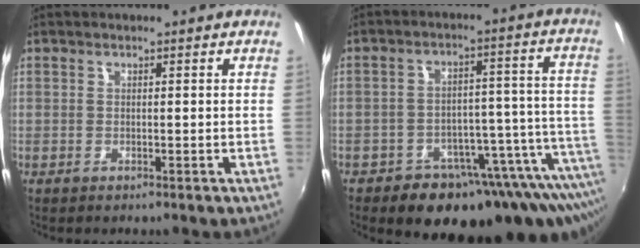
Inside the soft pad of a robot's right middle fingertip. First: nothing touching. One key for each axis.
{"total": 21.2, "fx": -15.4, "fy": 9.0, "fz": 11.5, "tx": -0.136, "ty": -0.007, "tz": -0.206}